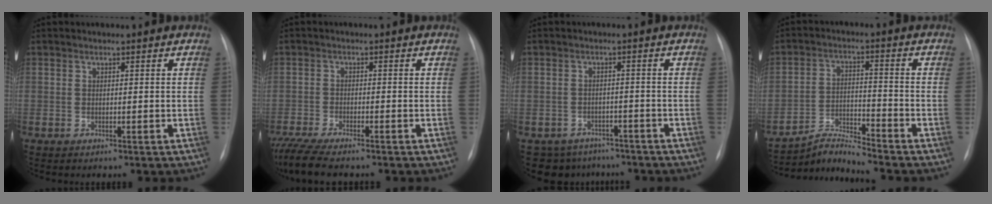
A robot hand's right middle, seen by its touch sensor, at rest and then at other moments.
{"total": 9.8, "force": [-8.1, 1.6, 5.1], "torque": [-0.092, -0.017, -0.134]}
{"total": 7.4, "force": [-5.9, 4.4, 0.4], "torque": [0.000, 0.017, -0.072]}
{"total": 5.7, "force": [-5.4, -1.6, -0.8], "torque": [-0.002, -0.007, -0.097]}